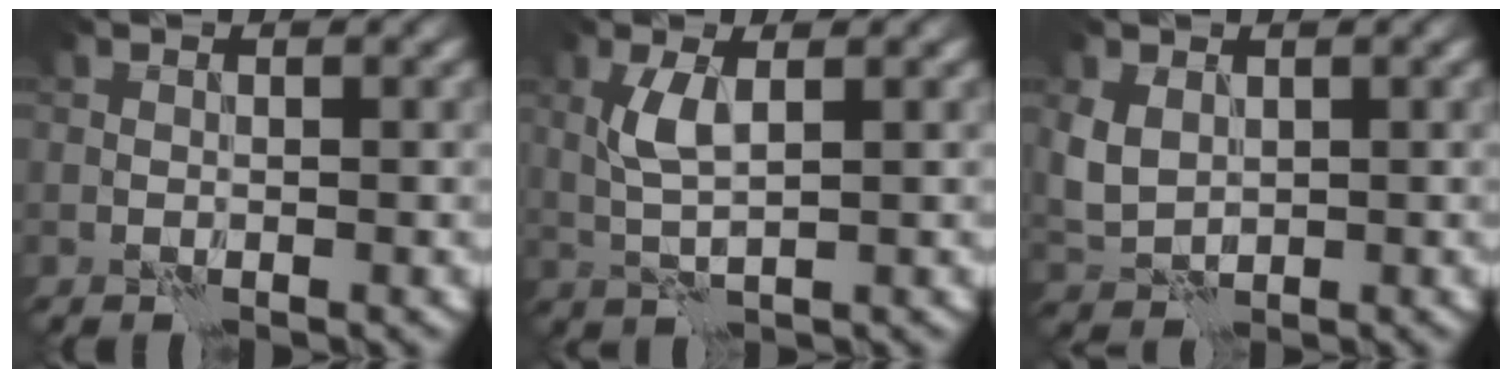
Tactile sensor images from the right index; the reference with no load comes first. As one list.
[{"total": 3.0, "force": [0.7, 0.8, 2.8], "torque": [-0.065, 0.005, 0.015]}, {"total": 3.2, "force": [0.9, 2.3, 2.0], "torque": [-0.053, 0.001, 0.019]}]